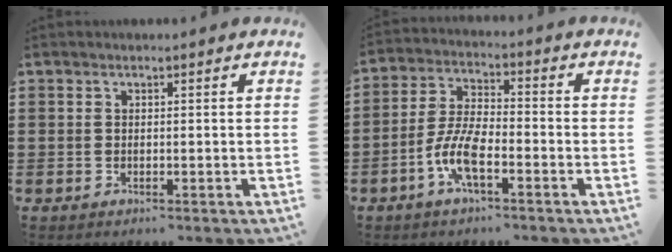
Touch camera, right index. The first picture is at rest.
{"total": 7.4, "force": [-3.3, 2.3, 6.2], "torque": [-0.151, -0.012, -0.068]}